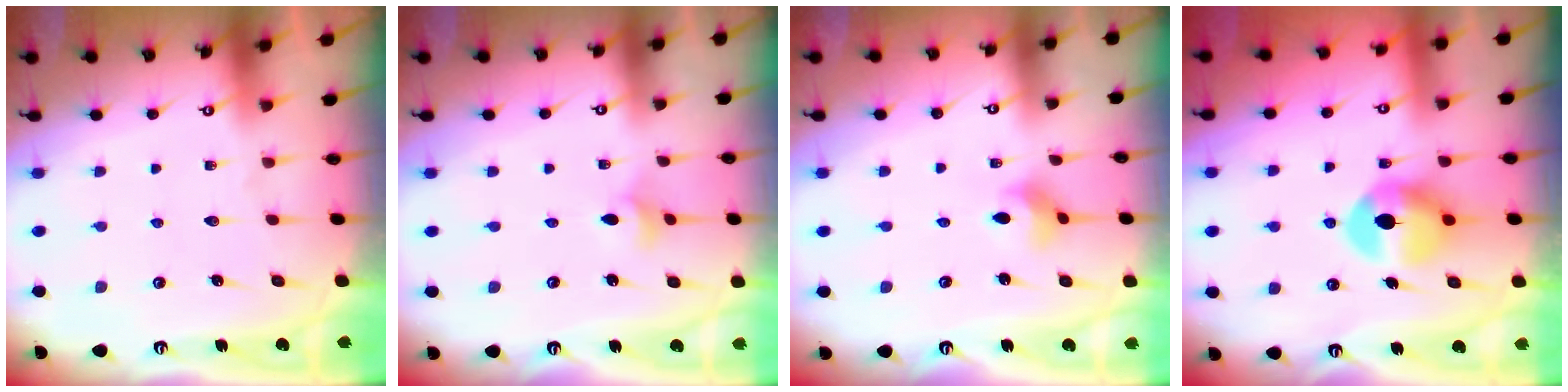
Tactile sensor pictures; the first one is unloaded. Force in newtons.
{"total": 3.0, "press": 2.9, "slide": 0.5}
{"total": 3.4, "press": 3.3, "slide": 0.5}
{"total": 10.6, "press": 10.6, "slide": 0.9}